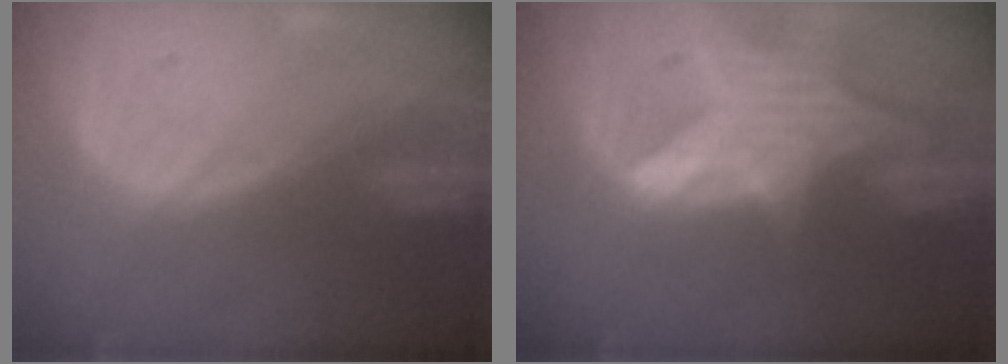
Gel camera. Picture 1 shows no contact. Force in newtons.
{"total": 8.2, "press": 7.3, "slide": 3.7}